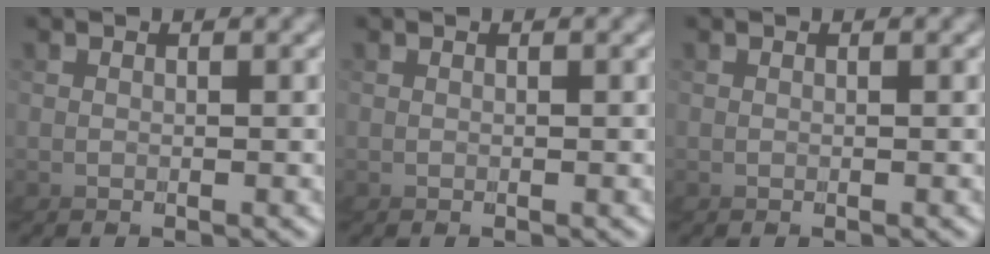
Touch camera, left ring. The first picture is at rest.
{"total": 0.0}
{"total": 0.0}